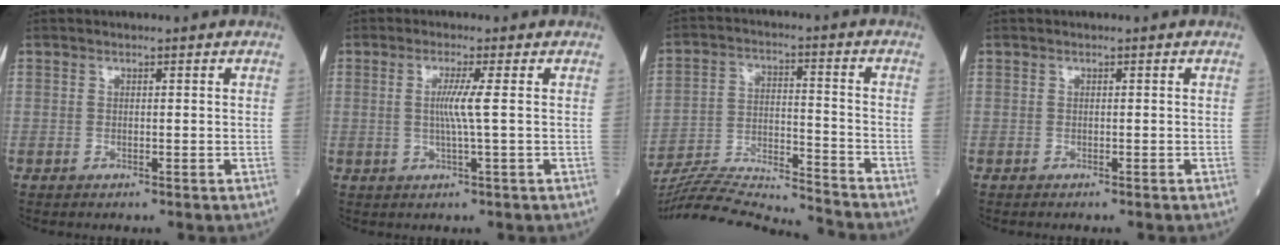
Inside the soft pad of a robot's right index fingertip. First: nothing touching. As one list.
[{"total": 3.7, "force": [0.3, -1.0, 3.6], "torque": [-0.072, -0.005, 0.003]}, {"total": 18.6, "force": [-17.9, -0.5, 4.9], "torque": [-0.105, -0.003, -0.290]}, {"total": 0.8, "force": [-0.7, 0.0, 0.4], "torque": [-0.003, -0.001, -0.011]}]